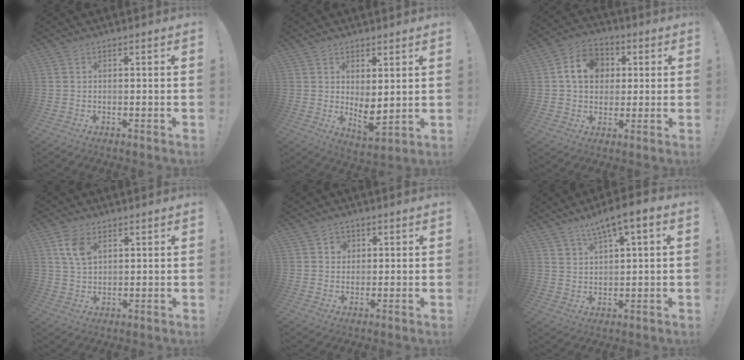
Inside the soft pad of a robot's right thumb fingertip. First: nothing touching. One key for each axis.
{"total": 5.9, "fx": 1.9, "fy": 2.6, "fz": 4.9, "tx": -0.057, "ty": -0.028, "tz": 0.043}
{"total": 11.6, "fx": 2.9, "fy": 9.6, "fz": 5.8, "tx": -0.085, "ty": 0.003, "tz": 0.059}
{"total": 7.4, "fx": 3.3, "fy": 4.5, "fz": 4.9, "tx": -0.076, "ty": -0.009, "tz": 0.062}
{"total": 3.0, "fx": 1.1, "fy": 2.7, "fz": 0.7, "tx": -0.008, "ty": -0.003, "tz": 0.017}
{"total": 6.5, "fx": 3.8, "fy": 2.0, "fz": 4.8, "tx": -0.079, "ty": -0.017, "tz": 0.067}